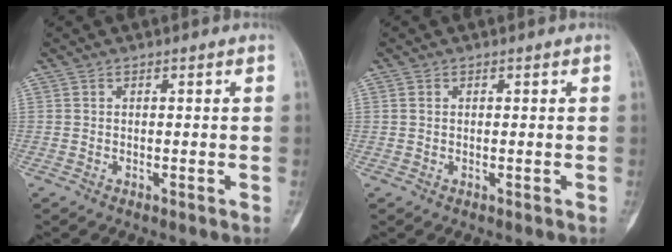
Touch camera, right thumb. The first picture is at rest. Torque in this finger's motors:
{"motor_torque": [0.07, -0.54, 0.36, 0.09, 0.01]}